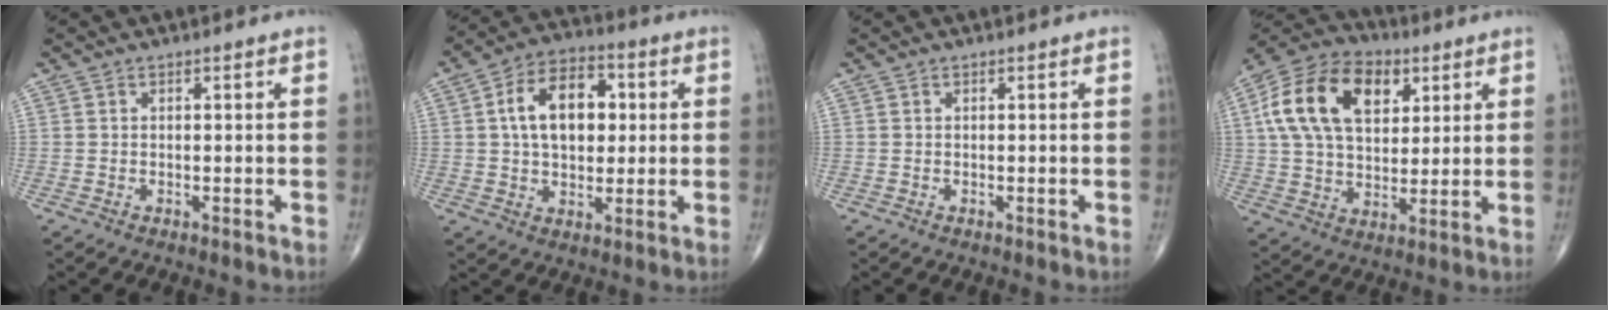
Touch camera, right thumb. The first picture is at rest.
{"total": 13.5, "force": [2.2, 8.7, 10.1], "torque": [-0.138, 0.014, 0.028]}
{"total": 0.0}
{"total": 19.6, "force": [6.2, 12.5, 13.8], "torque": [-0.232, 0.002, 0.103]}